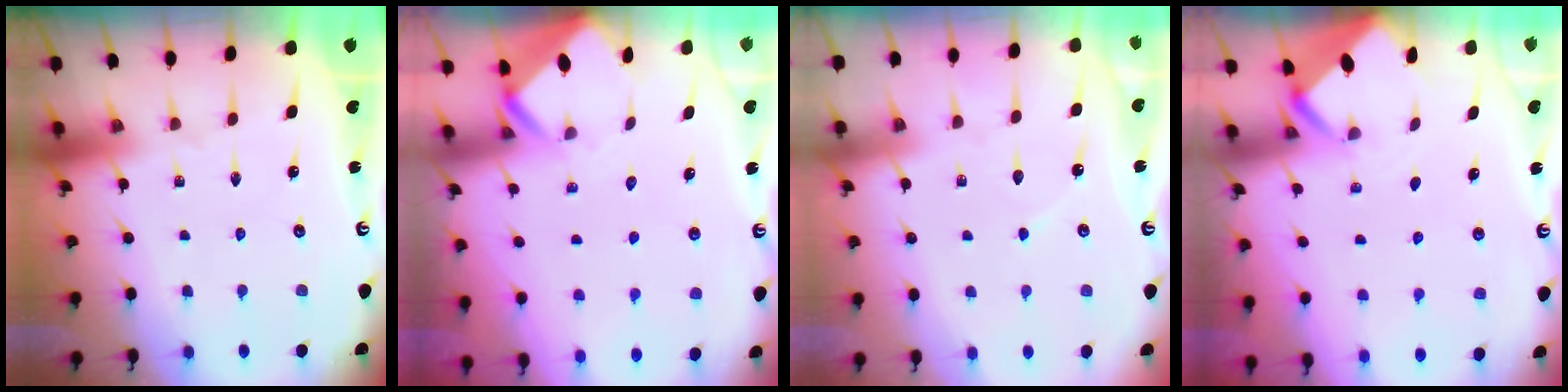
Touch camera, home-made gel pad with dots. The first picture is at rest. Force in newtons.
{"total": 2.5, "press": 2.5, "slide": 0.1}
{"total": 3.7, "press": 3.7, "slide": 0.4}
{"total": 1.8, "press": 1.8, "slide": 0.1}